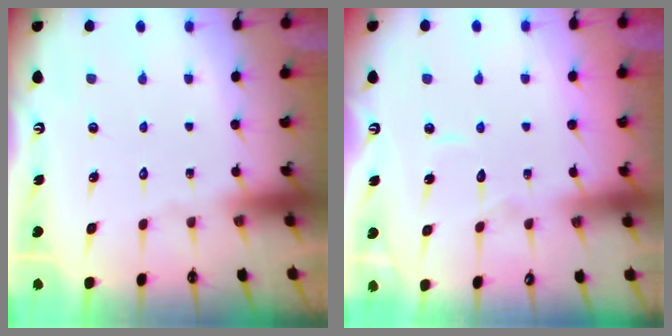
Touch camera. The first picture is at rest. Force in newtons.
{"total": 3.4, "press": 3.4, "slide": 0.2}